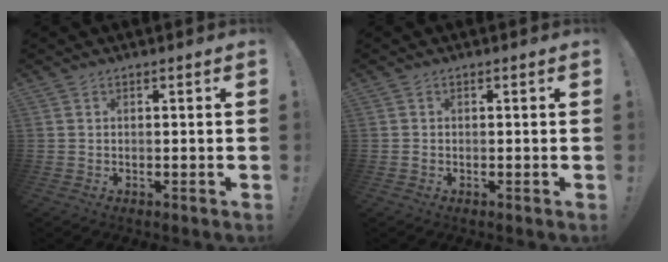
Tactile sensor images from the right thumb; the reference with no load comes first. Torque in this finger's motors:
{"motor_torque": [-0.11, -0.07, -0.03, 0.08, -0.01]}